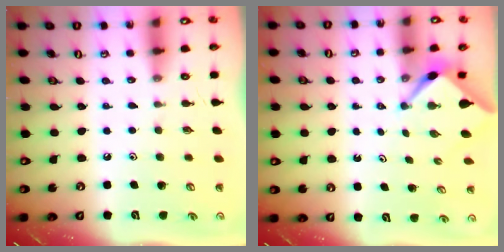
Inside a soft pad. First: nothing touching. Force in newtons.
{"total": 2.4, "press": 2.4, "slide": 0.3}